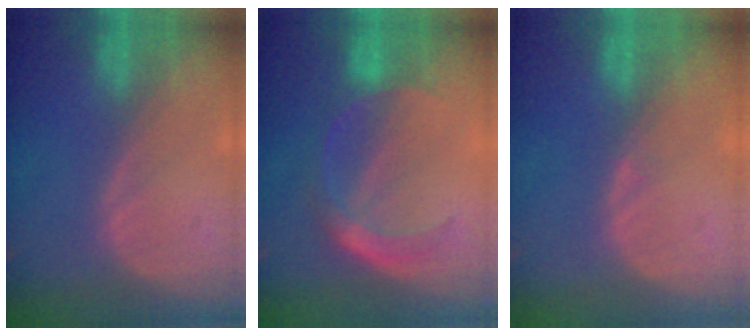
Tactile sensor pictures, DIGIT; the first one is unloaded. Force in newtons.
{"total": 6.0, "press": 5.2, "slide": 3.1}
{"total": 0.6, "press": 0.4, "slide": 0.5}